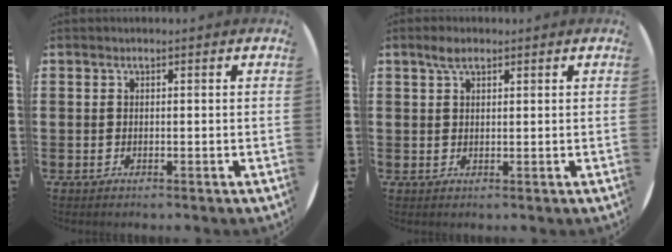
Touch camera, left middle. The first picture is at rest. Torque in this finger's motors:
{"motor_torque": [0.53, -0.40, -0.03, 0.00]}